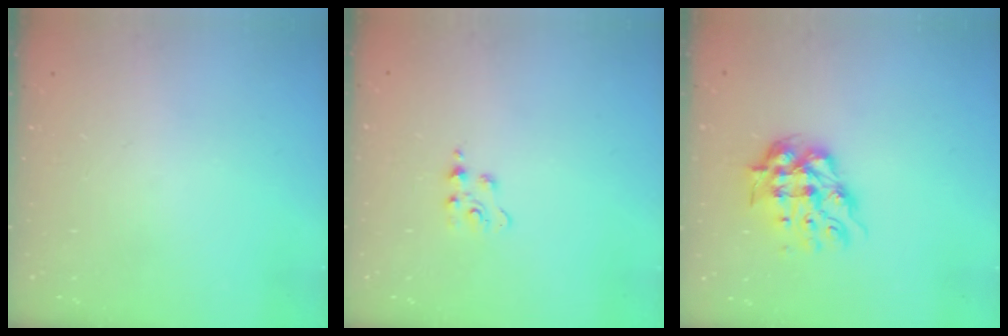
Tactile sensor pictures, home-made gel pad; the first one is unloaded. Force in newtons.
{"total": 2.8, "press": 2.8, "slide": 0.4}
{"total": 9.3, "press": 9.3, "slide": 1.2}